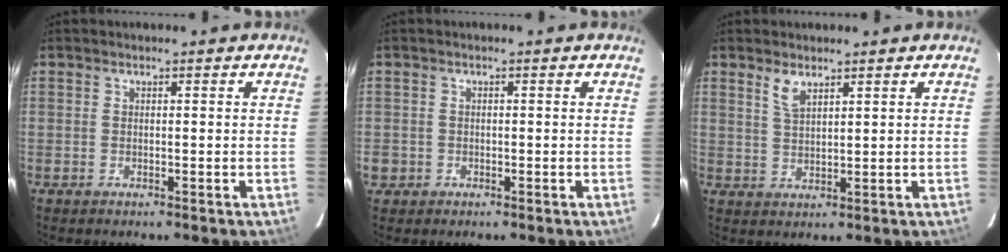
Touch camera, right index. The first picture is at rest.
{"total": 2.3, "force": [-0.7, 2.2, 0.4], "torque": [-0.010, 0.001, -0.009]}
{"total": 3.3, "force": [2.3, 1.2, 2.0], "torque": [-0.040, -0.001, 0.045]}